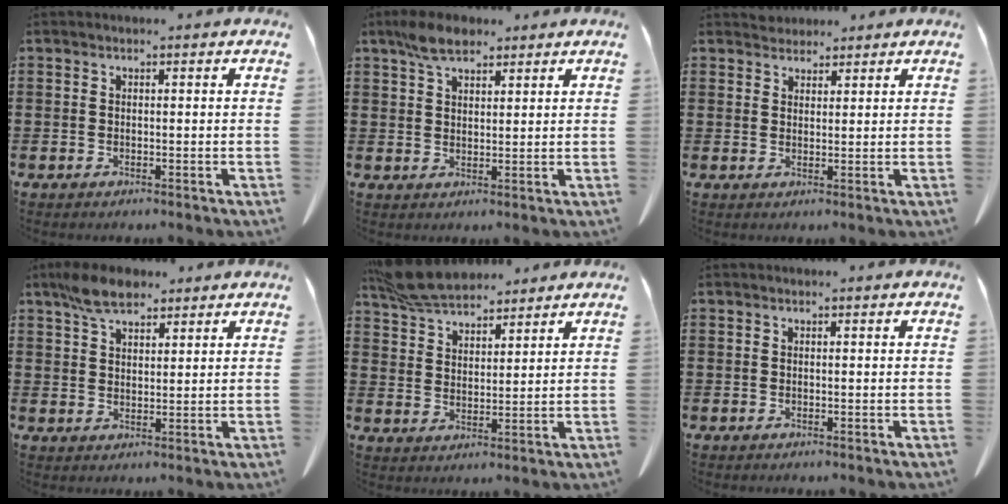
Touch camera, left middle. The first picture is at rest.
{"total": 5.0, "force": [3.6, 2.1, 2.7], "torque": [-0.063, 0.004, 0.069]}
{"total": 2.3, "force": [2.2, 0.7, -0.1], "torque": [-0.004, -0.002, 0.046]}
{"total": 6.3, "force": [4.6, 2.7, 3.3], "torque": [-0.079, 0.002, 0.088]}
{"total": 7.9, "force": [7.1, 2.1, 2.7], "torque": [-0.079, -0.015, 0.137]}
{"total": 0.0}